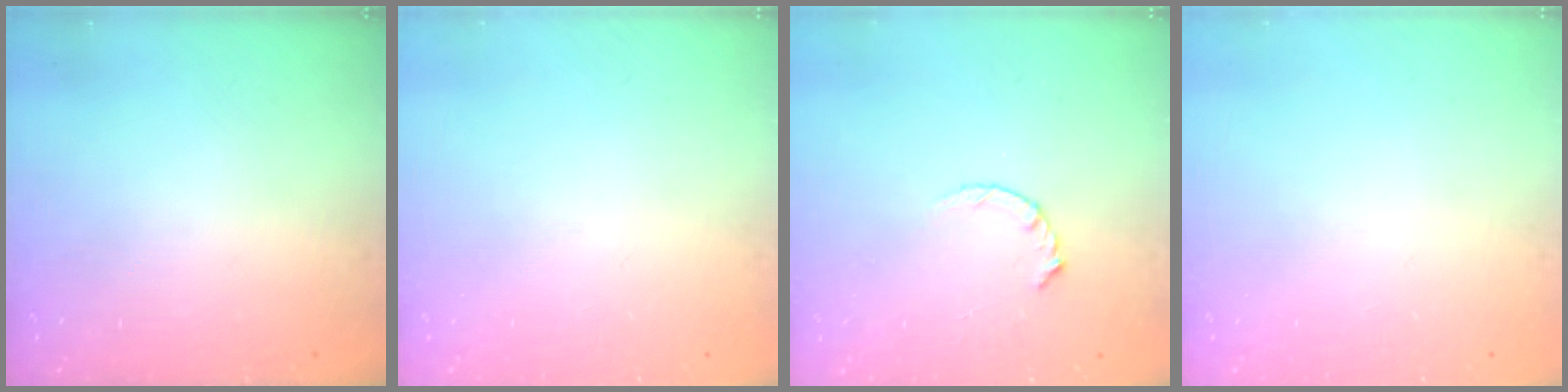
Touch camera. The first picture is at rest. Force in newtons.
{"total": 0.0}
{"total": 2.8, "press": 2.8, "slide": 0.4}
{"total": 0.0}